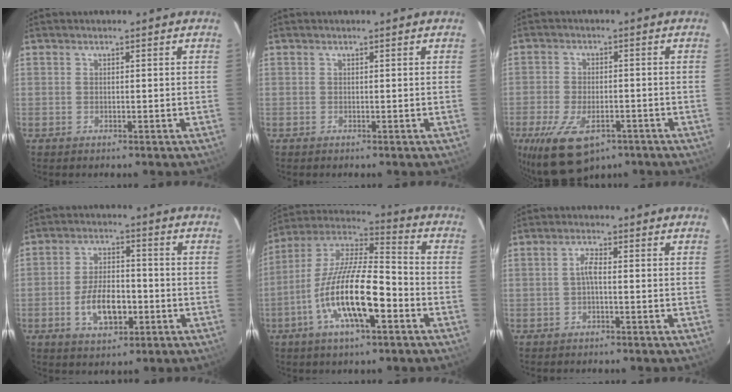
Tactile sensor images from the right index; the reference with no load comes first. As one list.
[{"total": 0.0}, {"total": 13.2, "force": [-7.6, 6.7, 8.5], "torque": [-0.188, -0.030, -0.121]}, {"total": 9.3, "force": [-3.0, 4.8, 7.4], "torque": [-0.146, 0.009, -0.044]}, {"total": 17.9, "force": [-6.6, 5.1, 15.9], "torque": [-0.305, -0.011, -0.130]}, {"total": 2.1, "force": [-0.5, 0.5, 2.0], "torque": [-0.042, 0.007, -0.010]}]